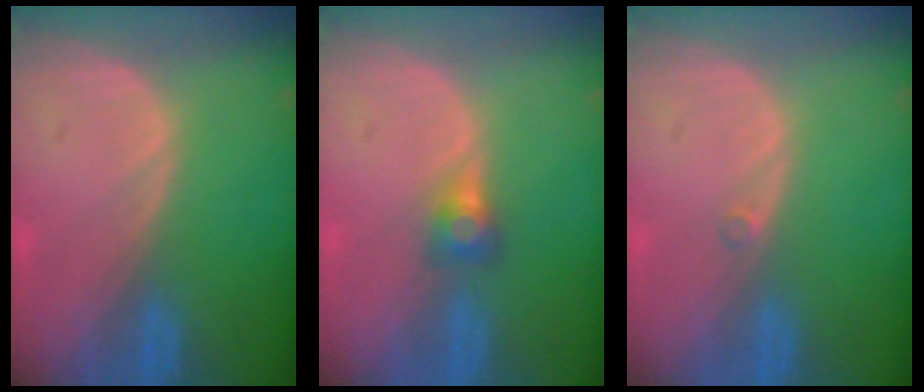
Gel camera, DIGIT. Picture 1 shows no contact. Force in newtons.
{"total": 2.7, "press": 2.5, "slide": 0.9}
{"total": 0.5, "press": 0.5, "slide": 0.2}